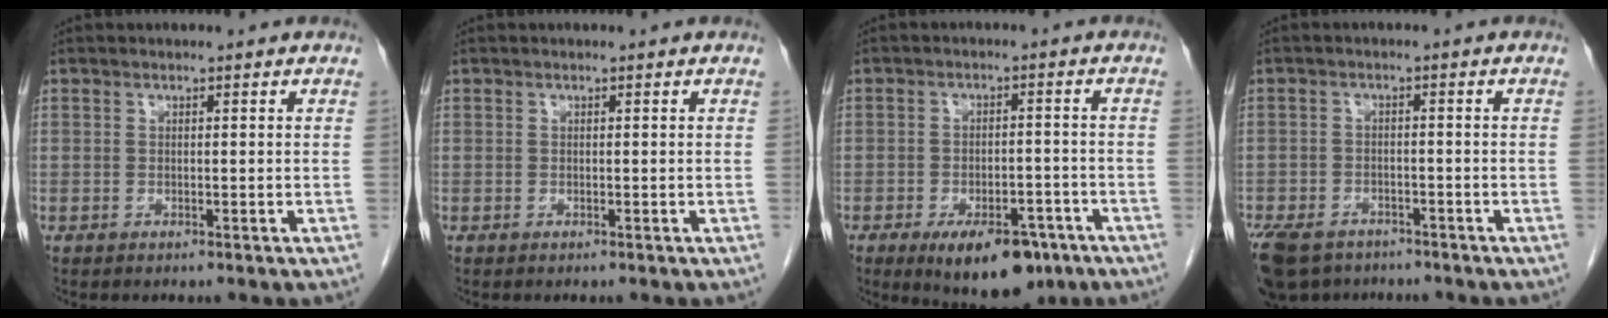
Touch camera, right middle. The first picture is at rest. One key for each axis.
{"total": 0.0}
{"total": 11.1, "fx": -7.0, "fy": 4.8, "fz": 7.2, "tx": -0.097, "ty": -0.004, "tz": -0.099}
{"total": 11.0, "fx": -8.2, "fy": 6.1, "fz": 4.1, "tx": -0.100, "ty": -0.015, "tz": -0.121}